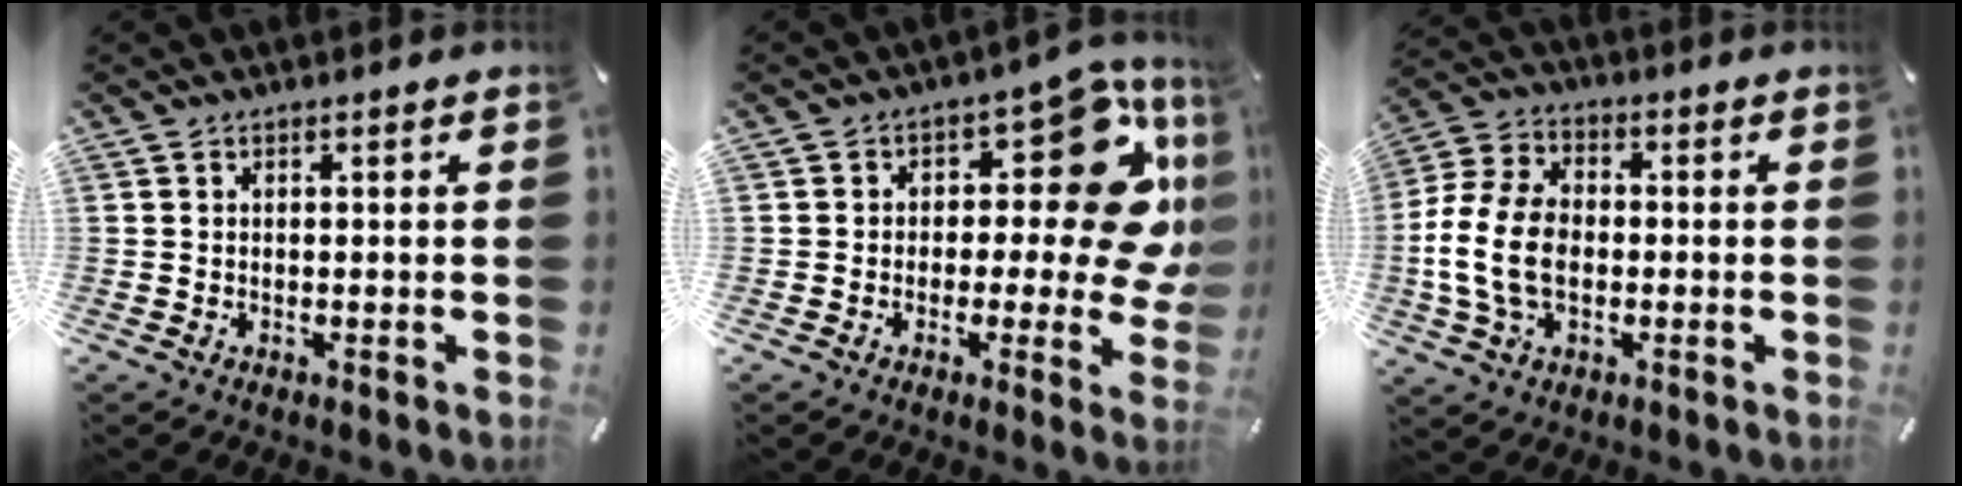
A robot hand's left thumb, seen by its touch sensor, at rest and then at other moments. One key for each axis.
{"total": 17.6, "fx": 3.8, "fy": 9.6, "fz": 14.3, "tx": -0.169, "ty": -0.028, "tz": 0.058}
{"total": 12.8, "fx": -2.3, "fy": 8.8, "fz": 9.0, "tx": -0.208, "ty": 0.005, "tz": -0.041}